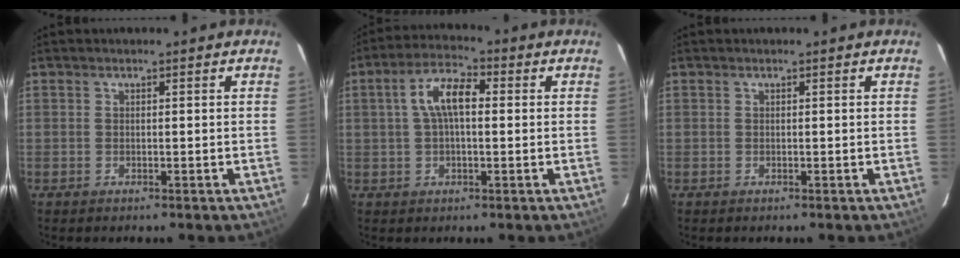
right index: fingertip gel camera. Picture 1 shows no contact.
{"total": 7.6, "force": [1.0, 3.3, 6.8], "torque": [-0.131, 0.021, 0.018]}
{"total": 0.0}